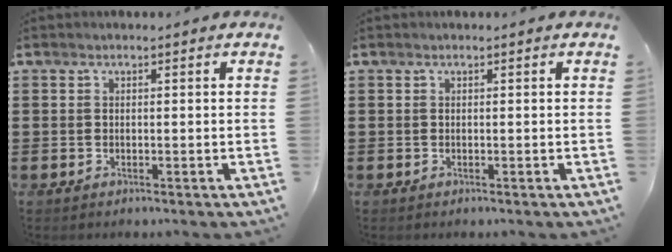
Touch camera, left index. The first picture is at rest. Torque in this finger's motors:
{"motor_torque": [0.00, 0.00, 0.00, 0.00]}